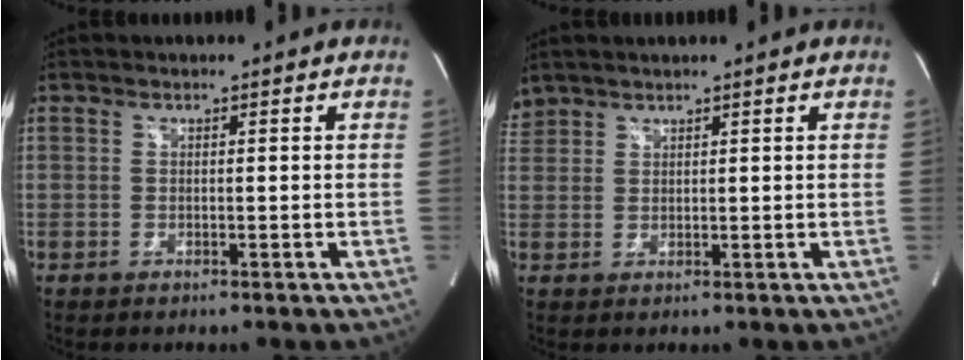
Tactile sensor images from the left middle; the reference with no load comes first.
{"total": 2.4, "force": [2.2, 0.9, 0.0], "torque": [-0.005, 0.014, 0.047]}